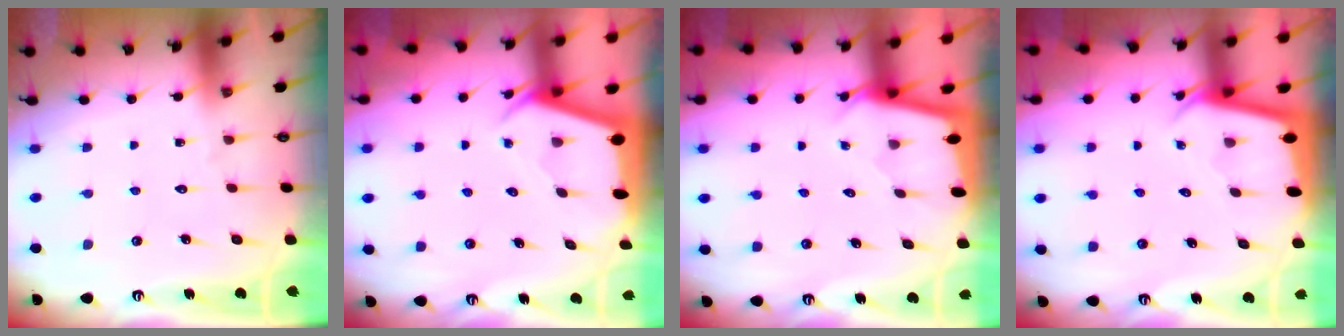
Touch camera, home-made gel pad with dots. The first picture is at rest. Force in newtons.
{"total": 4.0, "press": 3.9, "slide": 0.3}
{"total": 1.9, "press": 1.9, "slide": 0.2}
{"total": 2.3, "press": 2.3, "slide": 0.1}